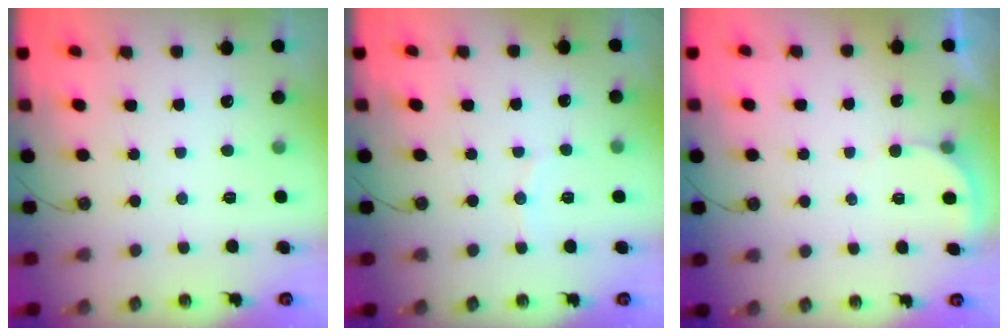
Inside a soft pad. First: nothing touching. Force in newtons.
{"total": 5.3, "press": 5.2, "slide": 1.0}
{"total": 2.5, "press": 2.5, "slide": 0.3}